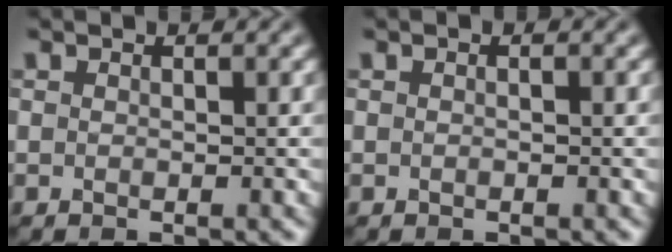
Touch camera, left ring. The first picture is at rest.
{"total": 0.0}